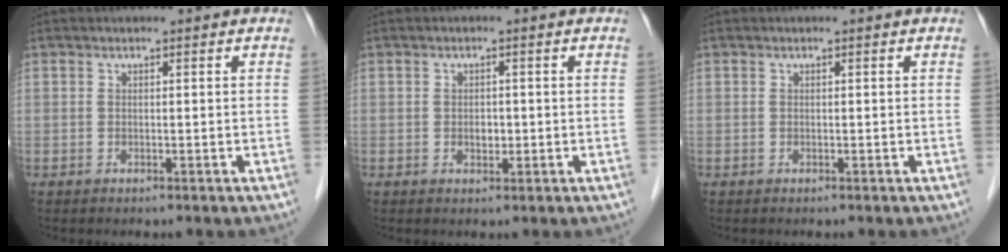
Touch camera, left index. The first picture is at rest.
{"total": 1.5, "force": [-0.3, 1.1, 1.1], "torque": [-0.018, -0.001, -0.002]}
{"total": 0.0}